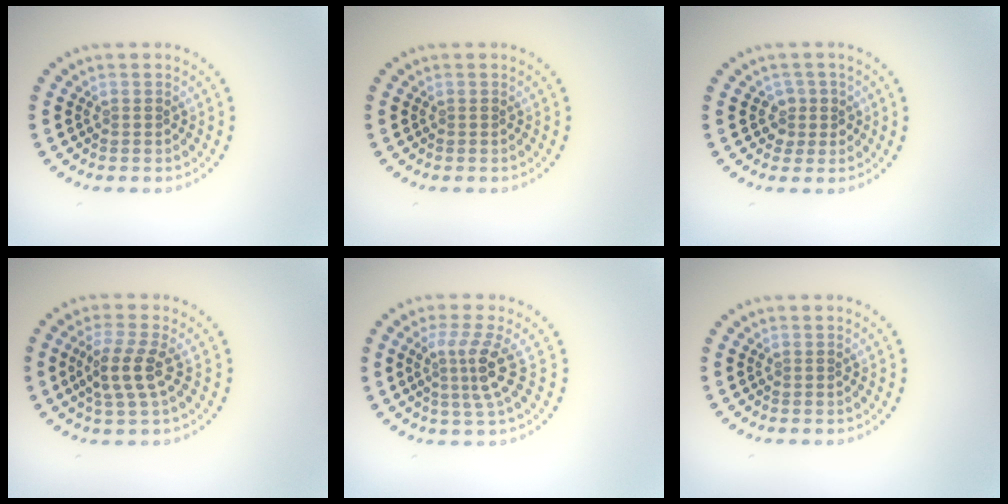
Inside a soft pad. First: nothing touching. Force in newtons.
{"total": 0.0}
{"total": 1.7, "press": 1.4, "slide": 1.0}
{"total": 3.3, "press": 2.9, "slide": 1.6}
{"total": 3.3, "press": 2.3, "slide": 2.4}
{"total": 0.0}